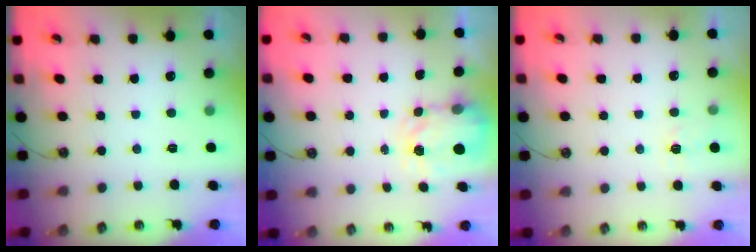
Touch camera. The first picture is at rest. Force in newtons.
{"total": 3.8, "press": 3.8, "slide": 0.6}
{"total": 3.3, "press": 3.2, "slide": 0.6}